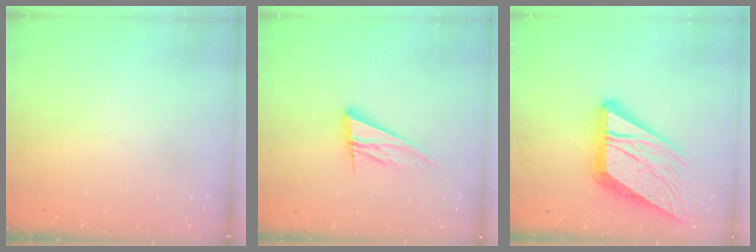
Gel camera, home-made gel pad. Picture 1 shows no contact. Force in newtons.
{"total": 12.4, "press": 12.2, "slide": 2.2}
{"total": 18.6, "press": 18.5, "slide": 2.0}